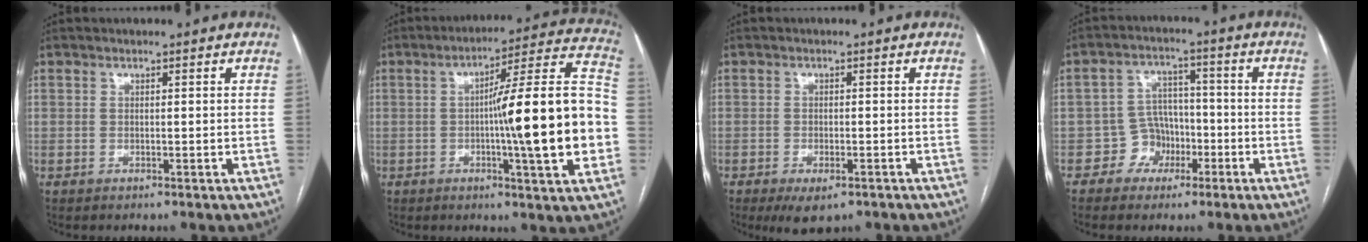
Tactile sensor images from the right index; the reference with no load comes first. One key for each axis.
{"total": 19.6, "fx": -2.6, "fy": 0.6, "fz": 19.4, "tx": -0.259, "ty": 0.018, "tz": -0.040}
{"total": 4.7, "fx": -3.0, "fy": 2.0, "fz": 3.0, "tx": -0.050, "ty": -0.007, "tz": -0.040}
{"total": 5.6, "fx": -2.5, "fy": 4.9, "fz": 1.3, "tx": -0.018, "ty": 0.020, "tz": -0.037}